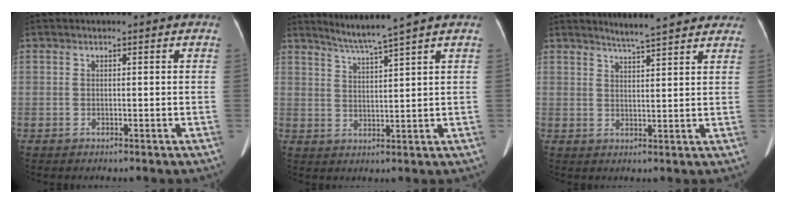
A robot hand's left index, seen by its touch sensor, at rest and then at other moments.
{"total": 5.1, "force": [4.3, -2.0, 1.9], "torque": [-0.041, -0.012, 0.083]}
{"total": 9.5, "force": [8.7, 0.7, 3.8], "torque": [-0.050, 0.011, 0.104]}